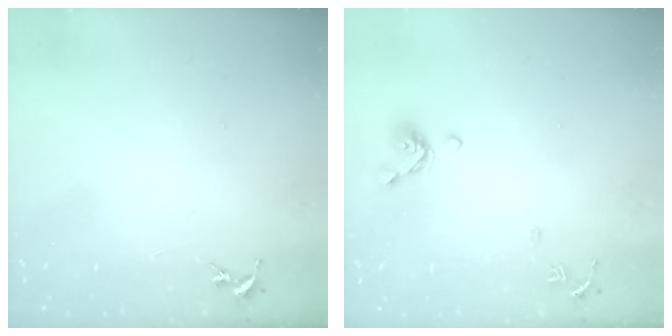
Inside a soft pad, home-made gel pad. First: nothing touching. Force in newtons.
{"total": 8.4, "press": 8.3, "slide": 1.5}